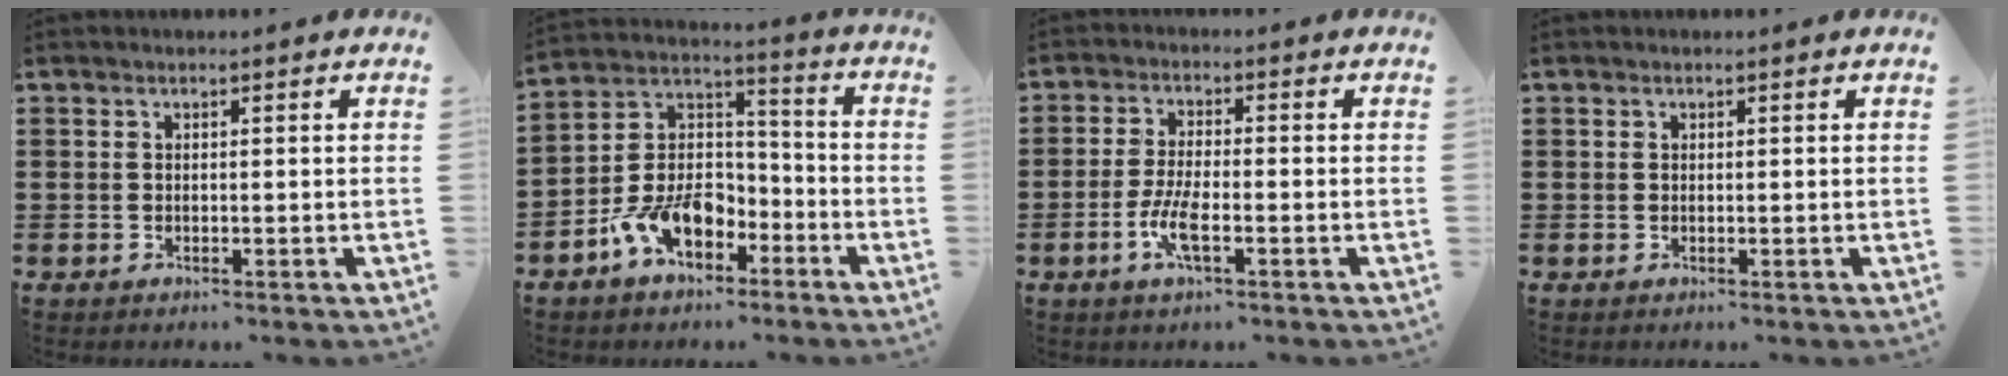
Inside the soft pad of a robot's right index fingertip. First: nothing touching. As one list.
[{"total": 10.5, "force": [-5.9, 6.5, 5.7], "torque": [-0.133, 0.022, -0.114]}, {"total": 4.8, "force": [-2.0, 1.1, 4.3], "torque": [-0.098, -0.009, -0.041]}, {"total": 0.0}]